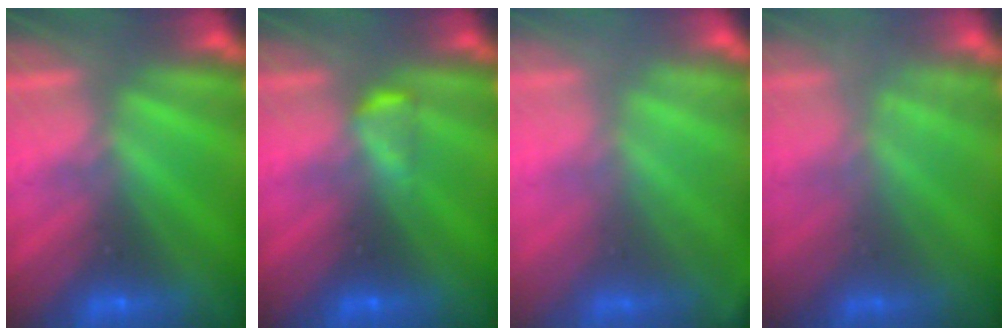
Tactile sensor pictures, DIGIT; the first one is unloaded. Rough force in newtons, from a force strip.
{"total": 2.4}
{"total": 1.8}
{"total": 2.2}